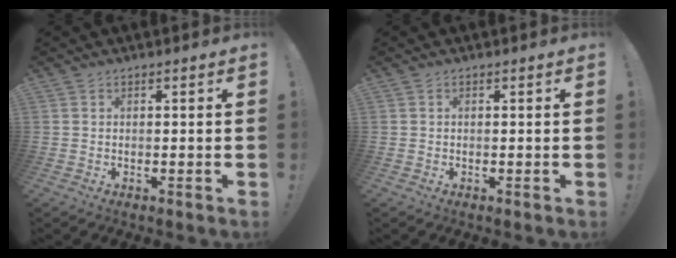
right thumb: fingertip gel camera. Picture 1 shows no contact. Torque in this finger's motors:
{"motor_torque": [-0.16, 0.05, 0.01, 0.12, -0.01]}